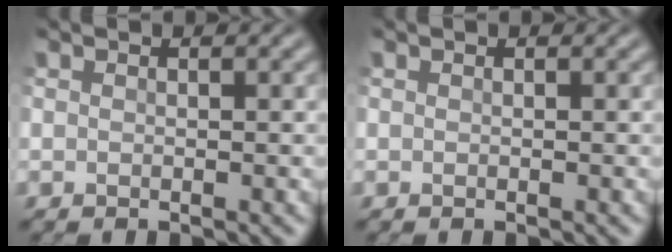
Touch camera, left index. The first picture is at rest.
{"total": 0.0}